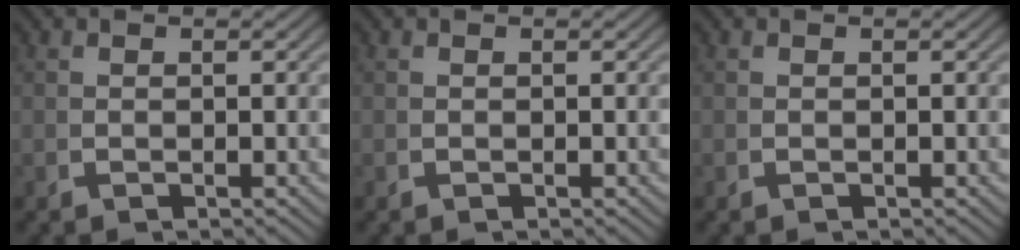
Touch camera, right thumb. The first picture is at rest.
{"total": 0.0}
{"total": 0.0}